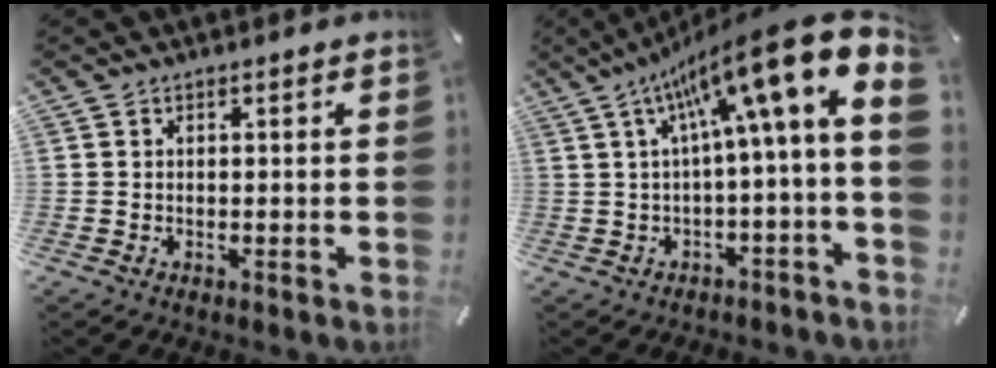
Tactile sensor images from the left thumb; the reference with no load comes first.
{"total": 17.3, "force": [7.7, 2.2, 15.3], "torque": [-0.238, -0.071, 0.117]}